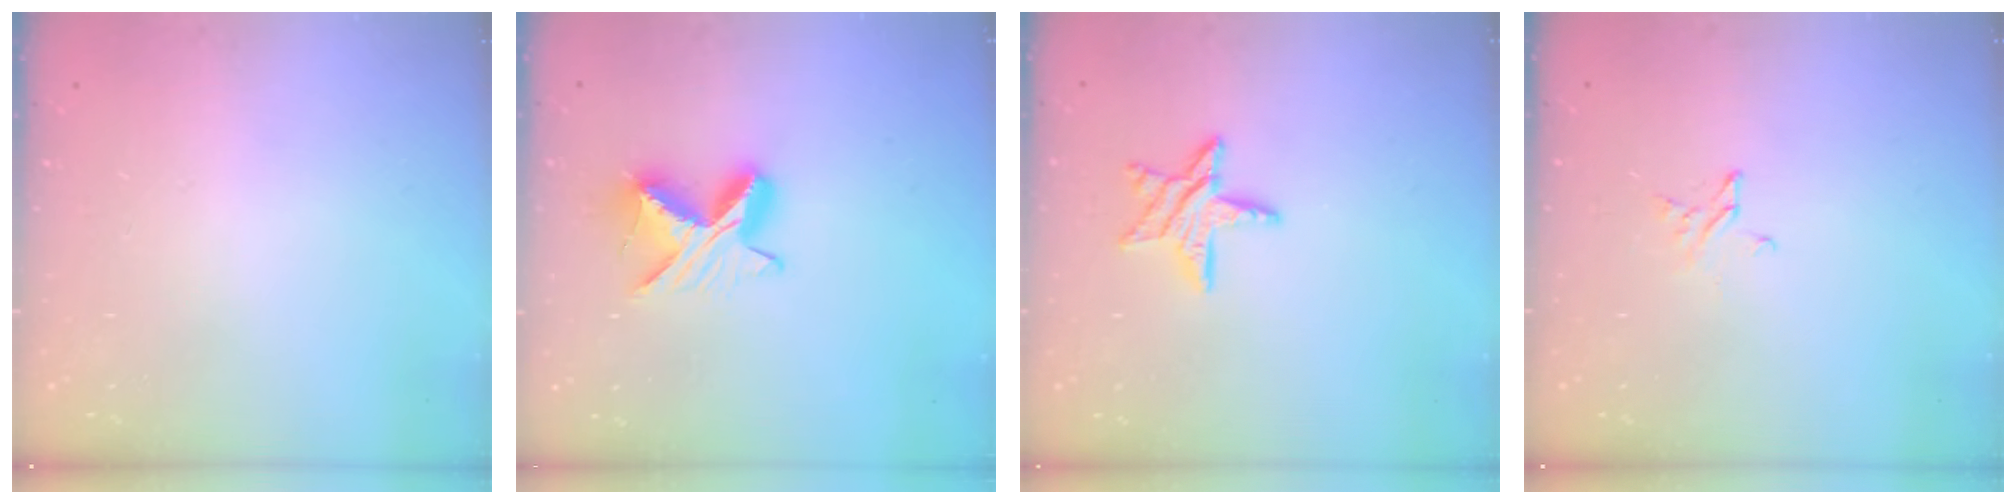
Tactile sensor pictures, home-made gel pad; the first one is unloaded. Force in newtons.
{"total": 9.0, "press": 9.0, "slide": 0.3}
{"total": 9.9, "press": 9.9, "slide": 0.9}
{"total": 2.3, "press": 2.2, "slide": 0.2}